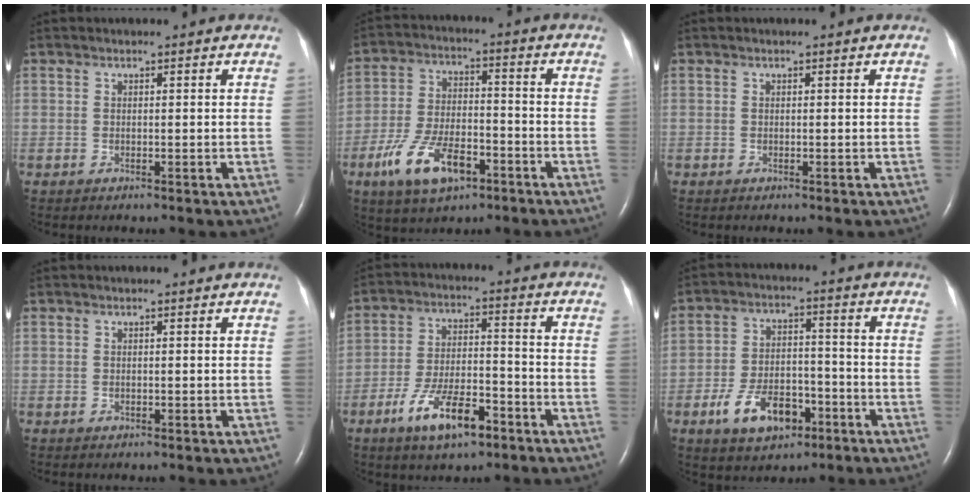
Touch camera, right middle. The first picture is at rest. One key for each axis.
{"total": 11.4, "fx": -6.0, "fy": 5.0, "fz": 8.3, "tx": -0.174, "ty": 0.001, "tz": -0.104}
{"total": 0.0}
{"total": 0.0}
{"total": 10.2, "fx": -6.0, "fy": 3.4, "fz": 7.6, "tx": -0.142, "ty": 0.002, "tz": -0.104}
{"total": 9.7, "fx": -4.9, "fy": 5.3, "fz": 6.4, "tx": -0.127, "ty": 0.010, "tz": -0.079}